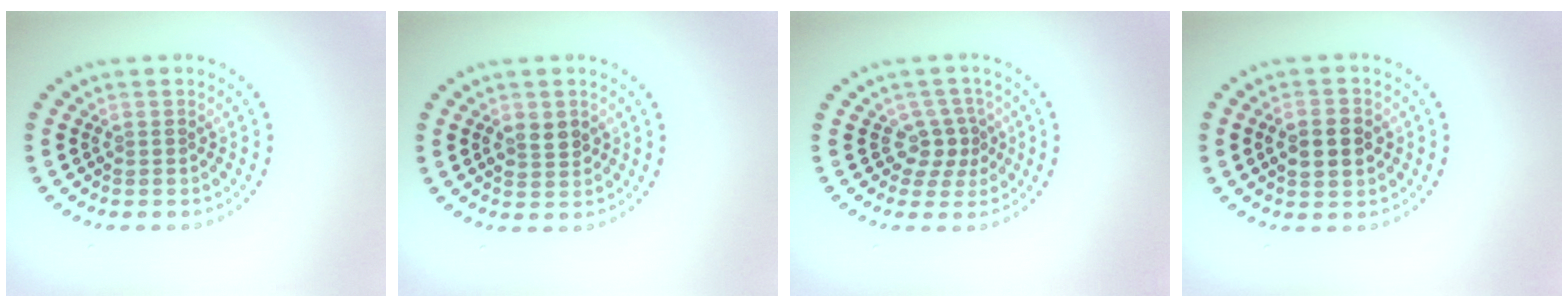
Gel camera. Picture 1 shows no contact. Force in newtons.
{"total": 2.0, "press": 2.0, "slide": 0.2}
{"total": 2.6, "press": 1.8, "slide": 1.8}
{"total": 4.3, "press": 4.3, "slide": 0.1}